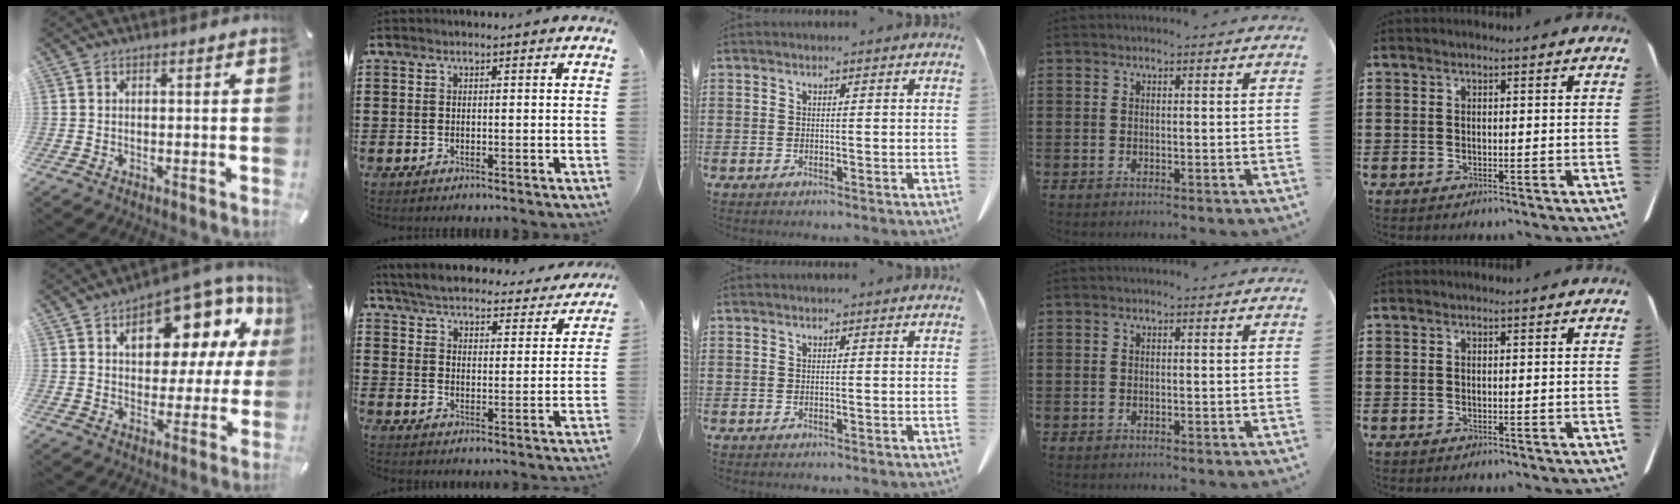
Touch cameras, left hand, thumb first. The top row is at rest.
{"thumb": {"total": 13.1, "force": [7.0, 7.8, 7.9], "torque": [-0.106, -0.058, 0.118]}, "index": {"total": 5.5, "force": [5.4, 0.1, 0.8], "torque": [-0.043, -0.039, 0.091]}}